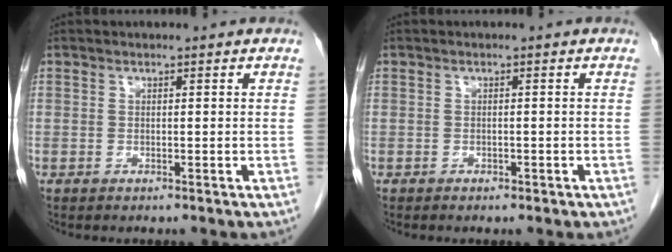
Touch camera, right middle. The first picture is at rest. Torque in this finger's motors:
{"motor_torque": [-0.28, -0.06, -0.03, -0.01]}